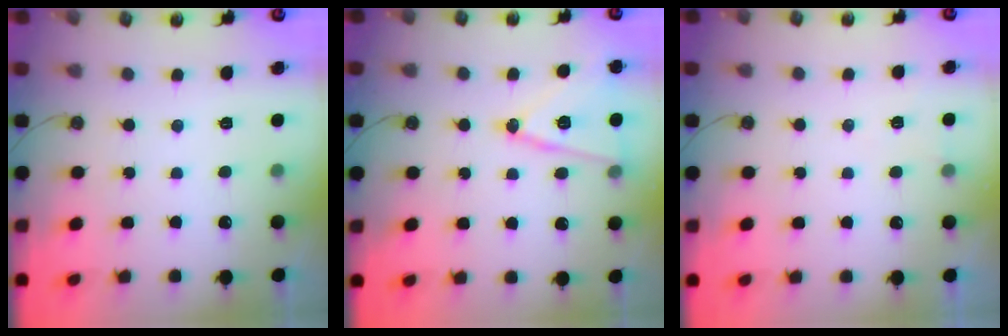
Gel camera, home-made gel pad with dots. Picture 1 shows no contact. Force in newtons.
{"total": 13.7, "press": 13.3, "slide": 3.5}
{"total": 4.8, "press": 2.3, "slide": 4.3}